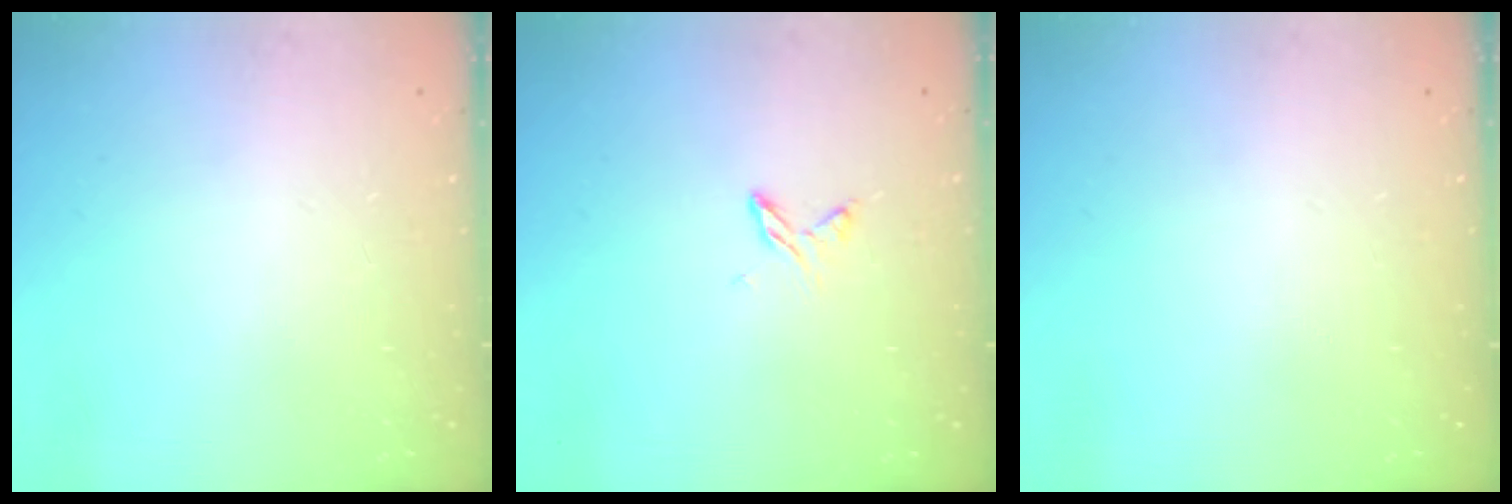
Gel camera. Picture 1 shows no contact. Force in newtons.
{"total": 4.0, "press": 3.9, "slide": 0.6}
{"total": 0.0}